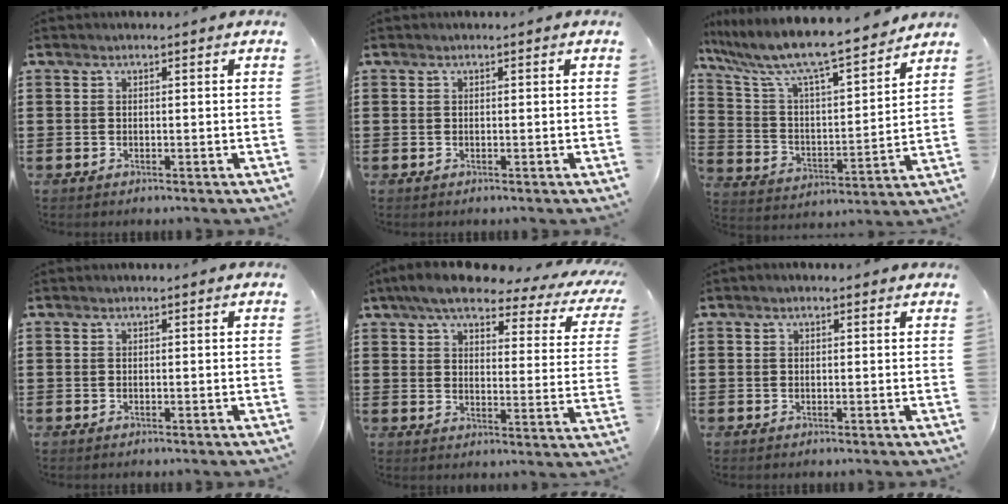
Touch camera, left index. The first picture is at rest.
{"total": 0.0}
{"total": 9.2, "force": [8.0, 0.6, 4.5], "torque": [-0.123, -0.059, 0.129]}
{"total": 0.0}
{"total": 7.2, "force": [5.7, 1.2, 4.3], "torque": [-0.091, -0.029, 0.091]}
{"total": 0.7, "force": [0.4, 0.3, 0.5], "torque": [-0.010, 0.004, 0.007]}